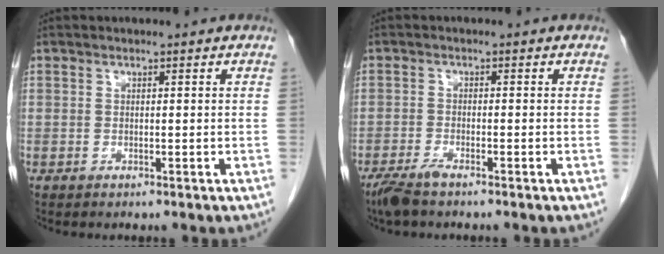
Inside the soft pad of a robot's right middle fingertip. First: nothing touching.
{"total": 3.3, "force": [-2.7, 0.5, 2.0], "torque": [-0.045, -0.007, -0.052]}